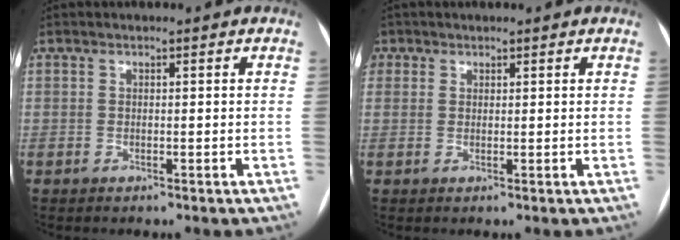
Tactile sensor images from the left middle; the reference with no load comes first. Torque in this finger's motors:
{"motor_torque": [2.04, -0.08, 1.05, 0.10]}